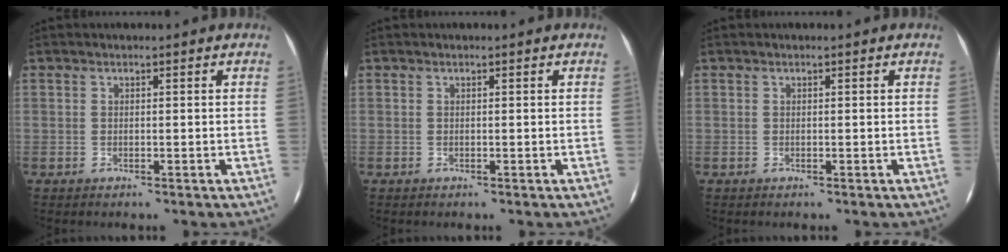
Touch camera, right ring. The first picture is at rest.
{"total": 0.0}
{"total": 0.0}